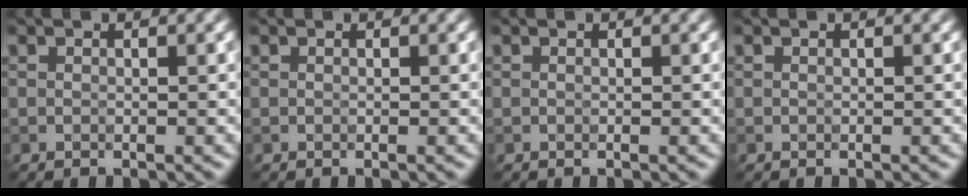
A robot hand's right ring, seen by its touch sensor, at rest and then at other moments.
{"total": 0.0}
{"total": 0.0}
{"total": 0.0}